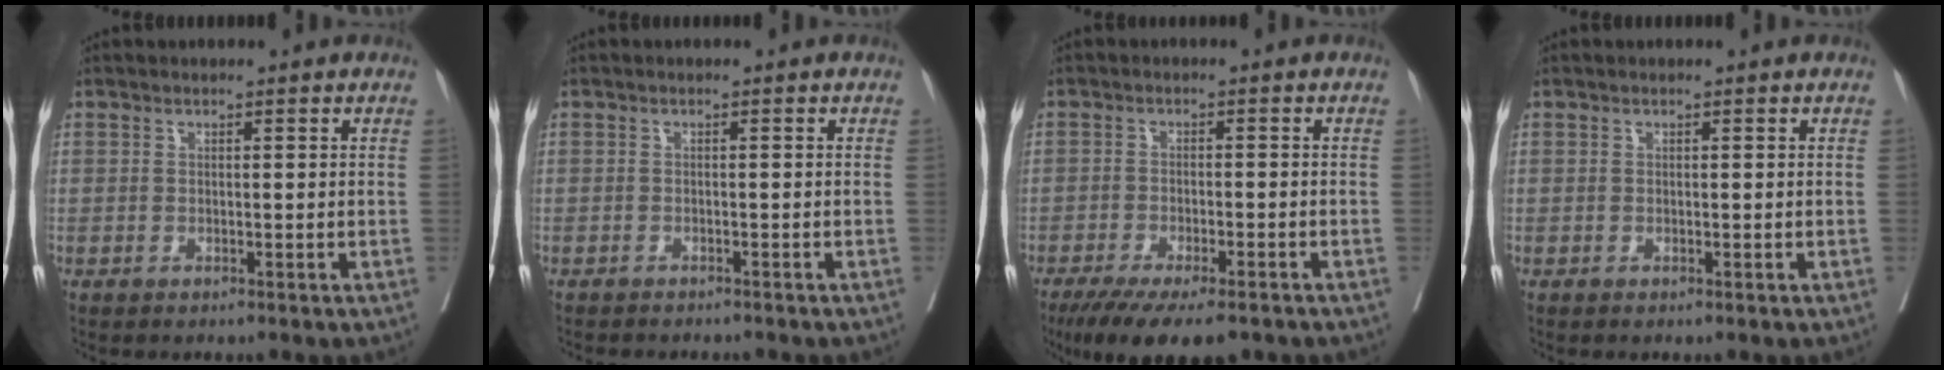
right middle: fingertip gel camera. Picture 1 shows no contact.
{"total": 4.4, "force": [-4.1, 0.9, 1.4], "torque": [-0.015, -0.004, -0.054]}
{"total": 11.9, "force": [-9.0, 3.0, 7.2], "torque": [-0.108, -0.018, -0.138]}
{"total": 0.0}